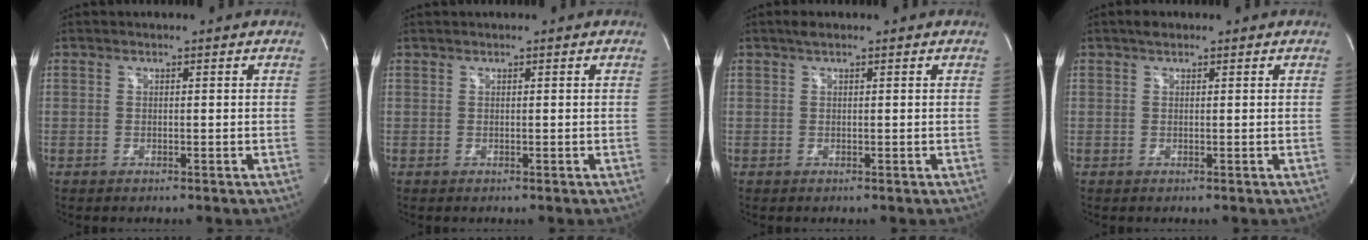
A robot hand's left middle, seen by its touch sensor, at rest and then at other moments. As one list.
[{"total": 0.0}, {"total": 1.1, "force": [0.8, 0.3, 0.8], "torque": [-0.019, 0.012, 0.014]}, {"total": 1.1, "force": [0.8, 0.6, 0.6], "torque": [-0.013, 0.011, 0.012]}]